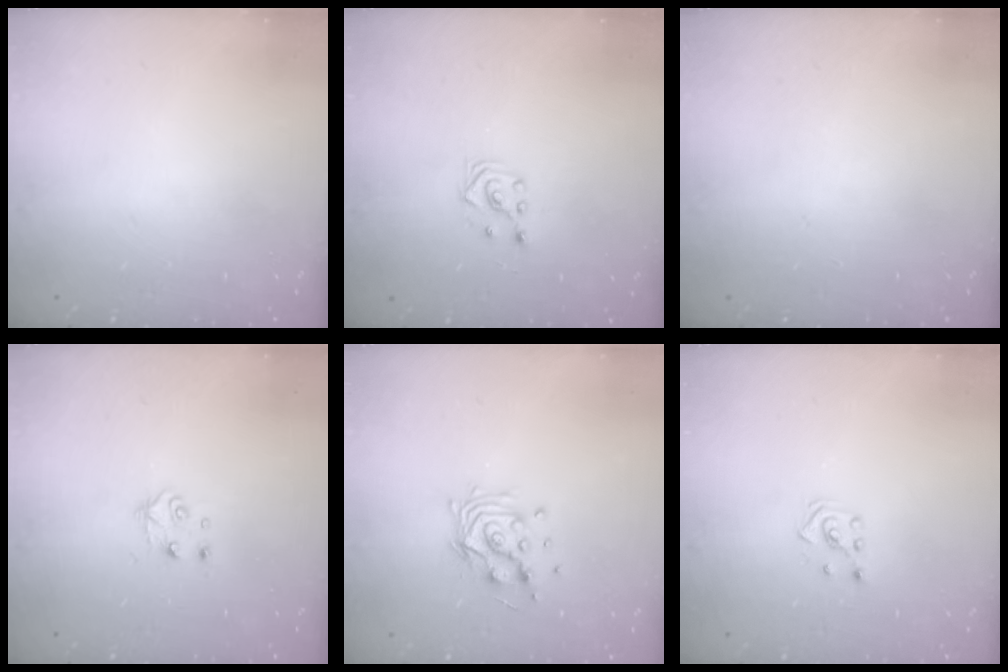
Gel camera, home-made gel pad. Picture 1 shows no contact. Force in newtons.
{"total": 2.9, "press": 2.7, "slide": 1.0}
{"total": 0.0}
{"total": 4.0, "press": 3.9, "slide": 0.4}
{"total": 10.5, "press": 10.5, "slide": 0.6}
{"total": 2.1, "press": 1.9, "slide": 0.8}